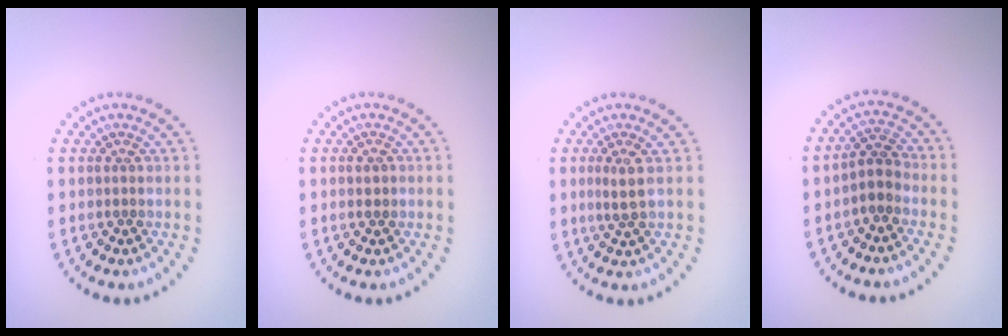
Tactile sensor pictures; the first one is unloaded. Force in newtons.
{"total": 0.9, "press": 0.9, "slide": 0.3}
{"total": 1.6, "press": 1.2, "slide": 1.0}
{"total": 2.2, "press": 2.0, "slide": 1.0}